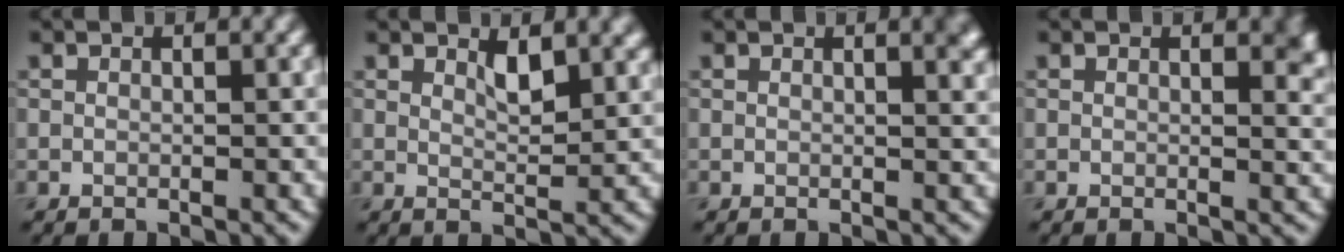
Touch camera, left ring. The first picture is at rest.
{"total": 2.3, "force": [1.3, 0.7, 1.7], "torque": [-0.029, -0.005, 0.025]}
{"total": 2.2, "force": [1.1, 0.8, 1.7], "torque": [-0.006, 0.005, 0.011]}
{"total": 1.8, "force": [1.0, 0.6, 1.4], "torque": [-0.011, -0.003, 0.015]}